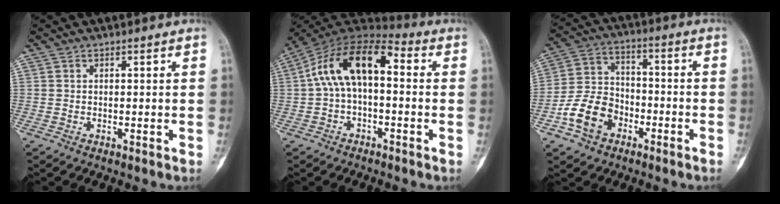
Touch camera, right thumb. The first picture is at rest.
{"total": 13.8, "force": [0.9, 7.3, 11.7], "torque": [-0.204, 0.050, 0.002]}
{"total": 10.9, "force": [-5.2, 7.7, 5.6], "torque": [-0.092, 0.045, -0.097]}